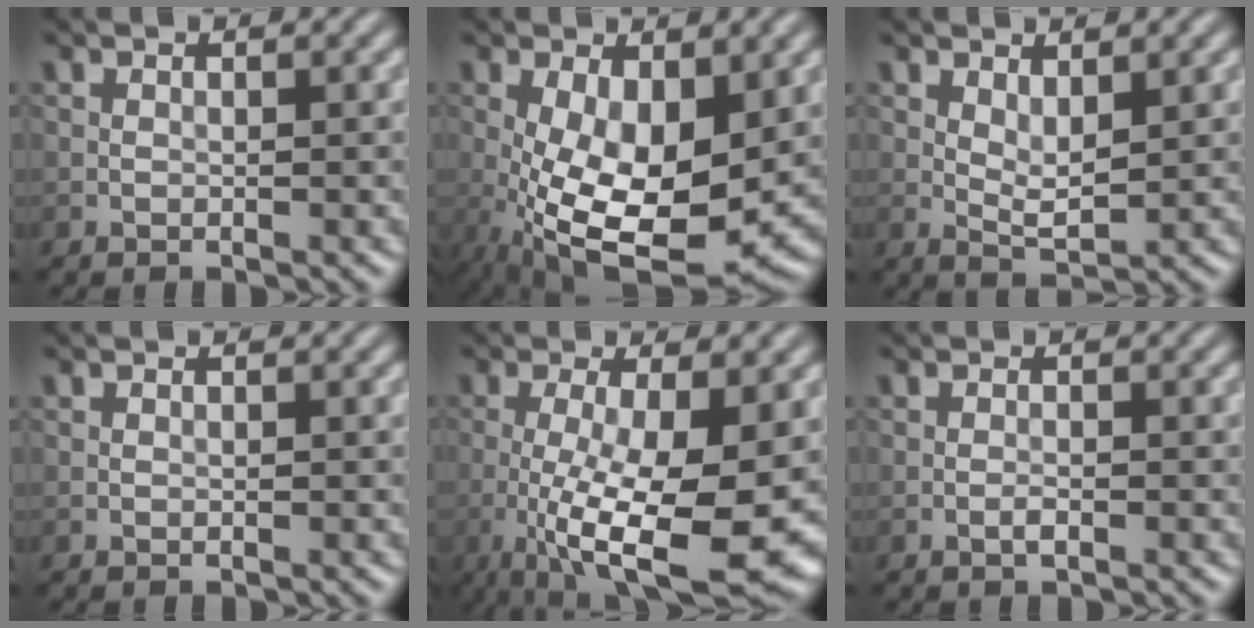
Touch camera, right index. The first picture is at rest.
{"total": 11.6, "force": [-1.5, 5.5, 10.1], "torque": [-0.184, -0.029, -0.011]}
{"total": 2.5, "force": [1.1, 1.0, 2.0], "torque": [-0.040, -0.006, 0.023]}
{"total": 0.0}
{"total": 12.3, "force": [-2.7, 3.5, 11.5], "torque": [-0.196, -0.032, -0.033]}
{"total": 0.8, "force": [-0.4, 0.2, 0.7], "torque": [-0.015, -0.001, -0.008]}